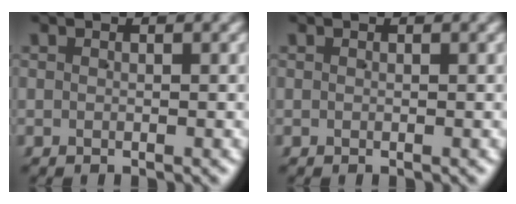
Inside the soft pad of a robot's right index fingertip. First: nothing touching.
{"total": 0.0}